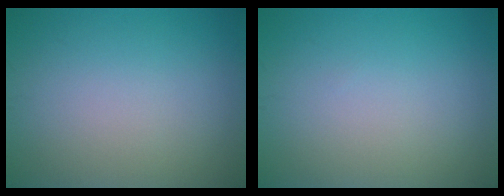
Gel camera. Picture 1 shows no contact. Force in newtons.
{"total": 0.0}